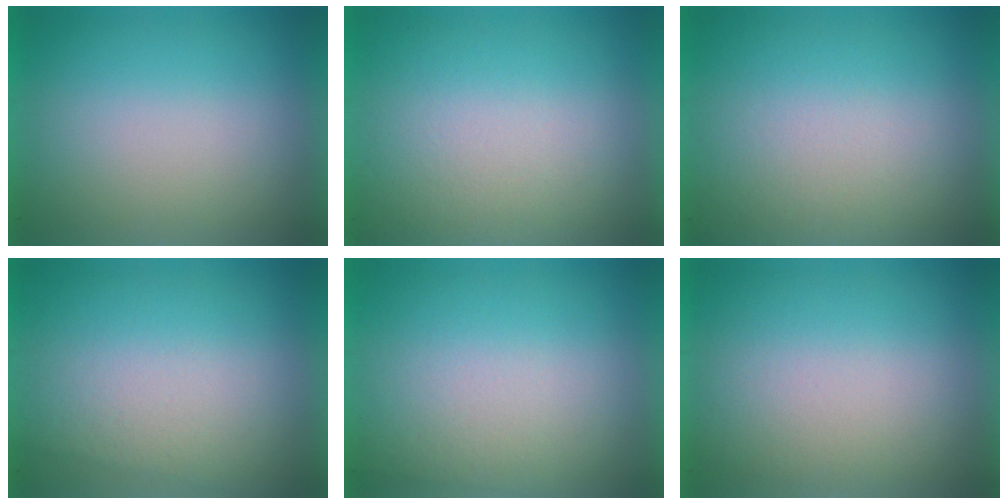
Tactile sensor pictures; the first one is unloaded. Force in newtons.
{"total": 4.1}
{"total": 2.7}
{"total": 3.0}
{"total": 2.8}
{"total": 1.4}